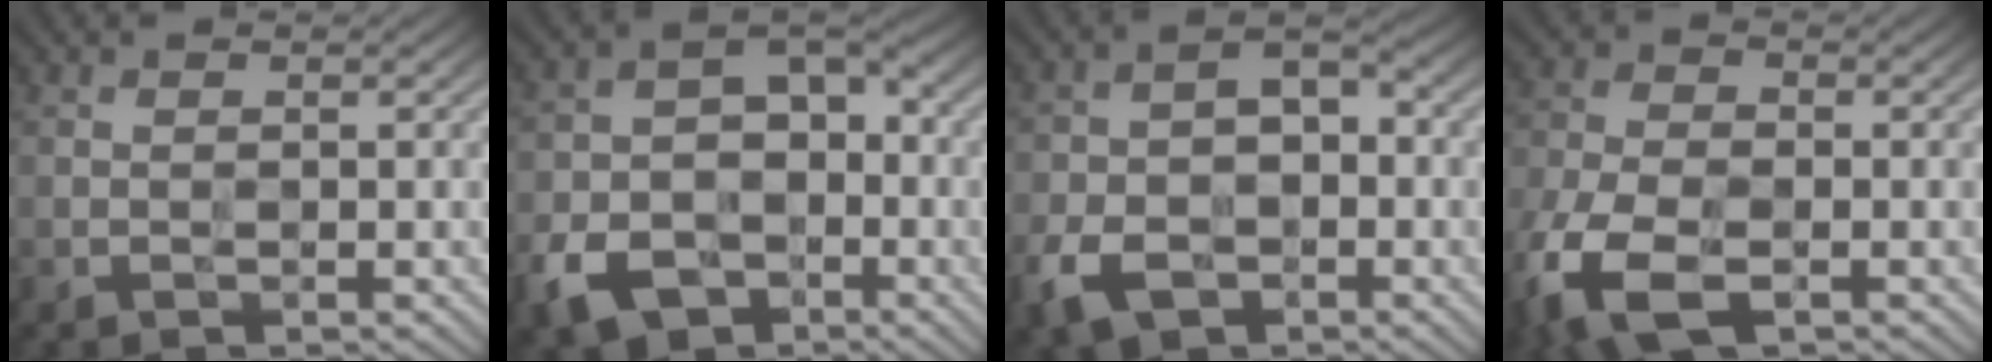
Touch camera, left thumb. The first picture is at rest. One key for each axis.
{"total": 11.0, "fx": -5.2, "fy": 7.4, "fz": 6.1, "tx": -0.120, "ty": -0.021, "tz": -0.106}
{"total": 8.9, "fx": -3.7, "fy": 5.8, "fz": 5.6, "tx": -0.114, "ty": -0.012, "tz": -0.074}
{"total": 10.1, "fx": -5.3, "fy": 5.0, "fz": 7.1, "tx": -0.176, "ty": -0.026, "tz": -0.111}